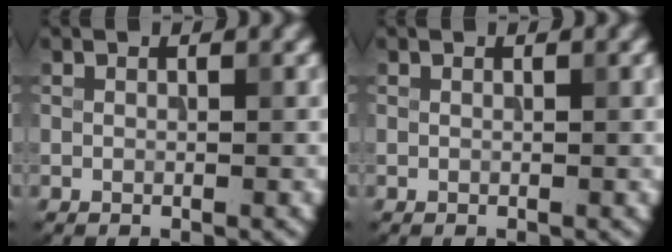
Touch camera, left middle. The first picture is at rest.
{"total": 0.0}